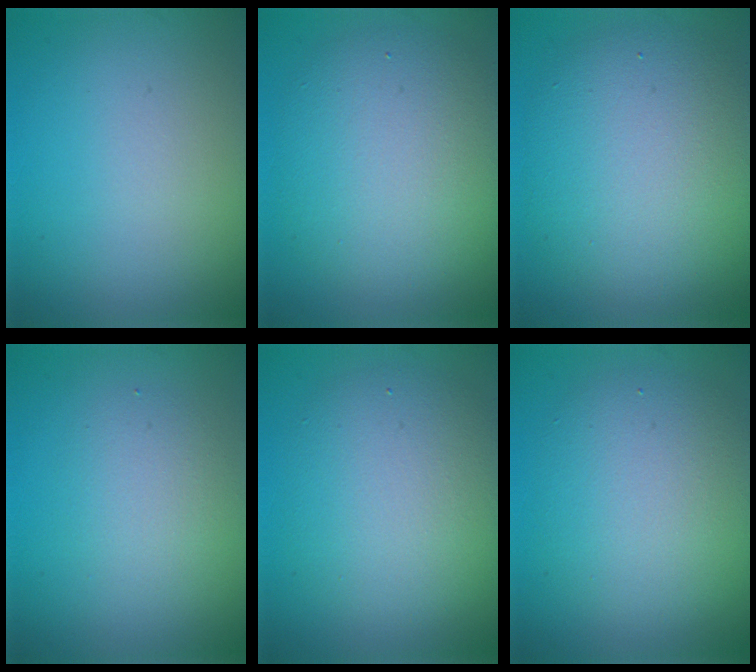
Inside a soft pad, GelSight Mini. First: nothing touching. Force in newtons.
{"total": 7.5, "press": 7.5, "slide": 0.6}
{"total": 8.8, "press": 8.8, "slide": 0.8}
{"total": 2.4, "press": 2.4, "slide": 0.2}
{"total": 6.0, "press": 6.0, "slide": 0.2}
{"total": 5.9, "press": 5.9, "slide": 0.5}